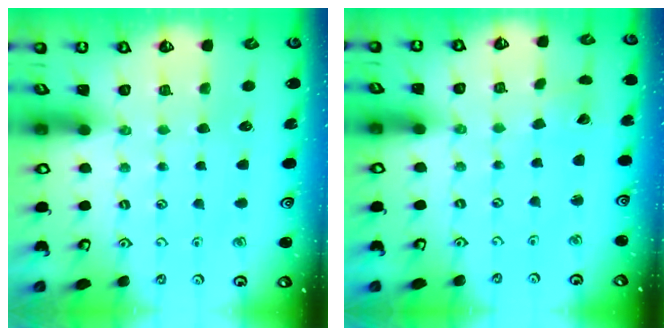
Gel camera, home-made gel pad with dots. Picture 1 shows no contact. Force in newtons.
{"total": 2.1, "press": 2.1, "slide": 0.2}